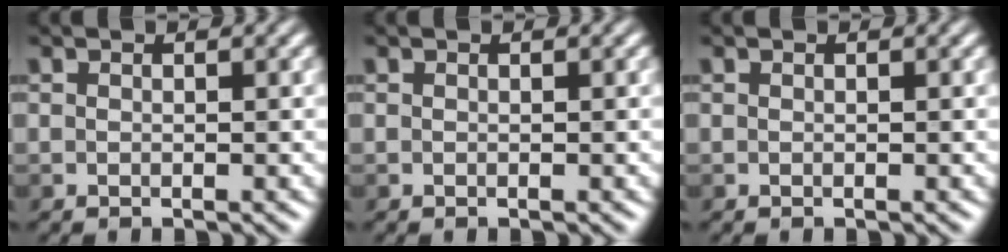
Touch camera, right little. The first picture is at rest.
{"total": 0.0}
{"total": 0.0}